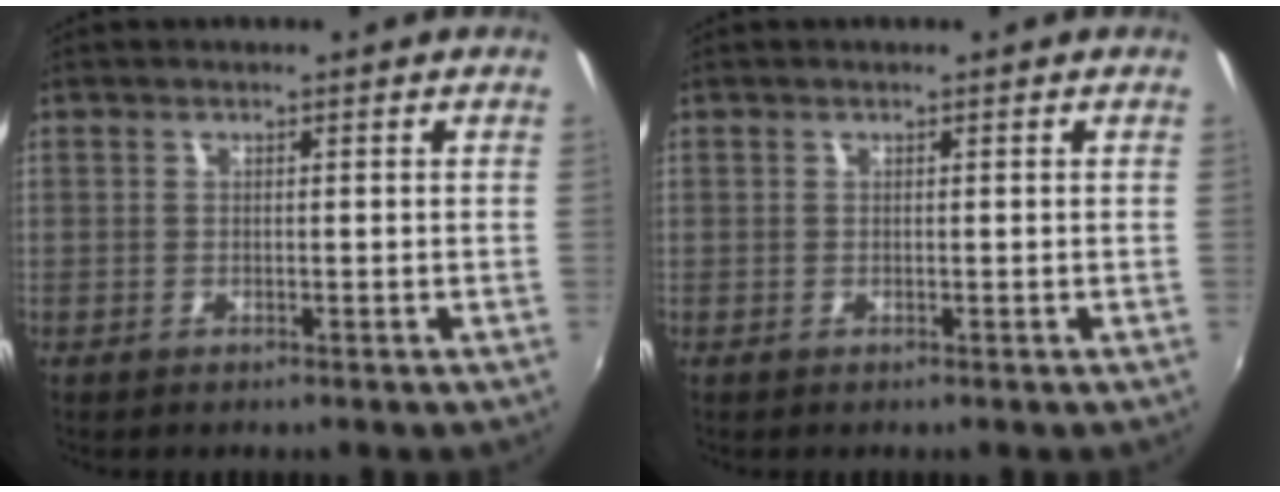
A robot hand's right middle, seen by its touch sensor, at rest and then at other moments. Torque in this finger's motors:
{"motor_torque": [0.04, -0.03, 0.01, 0.00]}